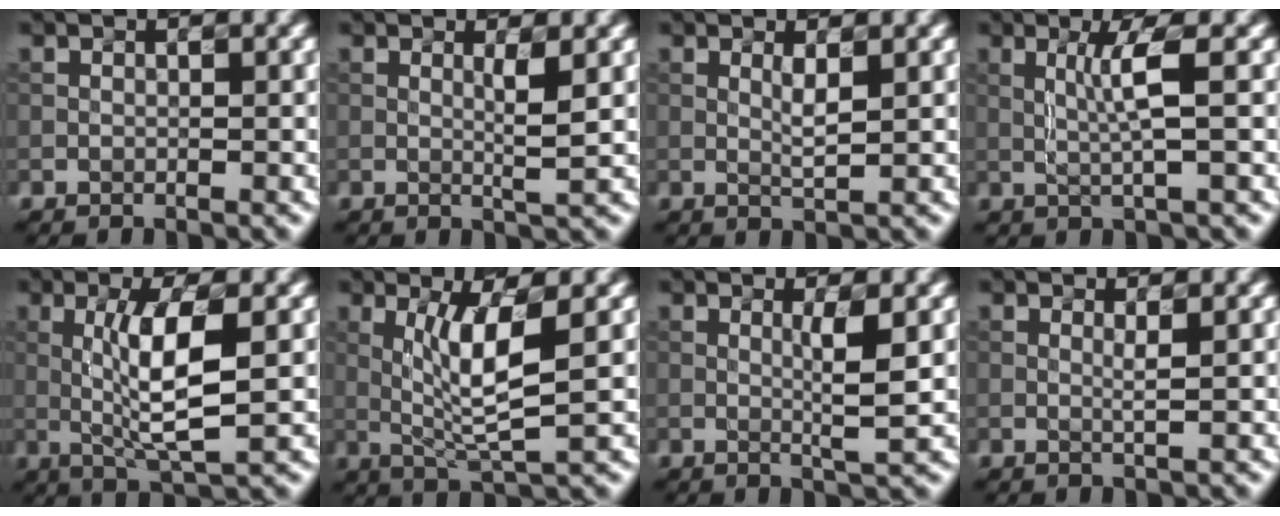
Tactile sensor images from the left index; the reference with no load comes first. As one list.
[{"total": 2.0, "force": [0.3, 0.1, 1.9], "torque": [-0.033, -0.002, 0.009]}, {"total": 1.3, "force": [0.4, 0.0, 1.2], "torque": [-0.026, -0.001, 0.013]}, {"total": 2.6, "force": [0.2, -0.2, 2.5], "torque": [-0.057, 0.000, 0.017]}, {"total": 5.7, "force": [0.2, 0.9, 5.6], "torque": [-0.110, 0.002, 0.018]}, {"total": 5.2, "force": [0.7, 0.8, 5.1], "torque": [-0.103, -0.004, 0.030]}, {"total": 2.8, "force": [0.3, 0.2, 2.7], "torque": [-0.046, -0.004, 0.012]}, {"total": 0.8, "force": [0.2, 0.0, 0.8], "torque": [-0.015, 0.001, 0.005]}]